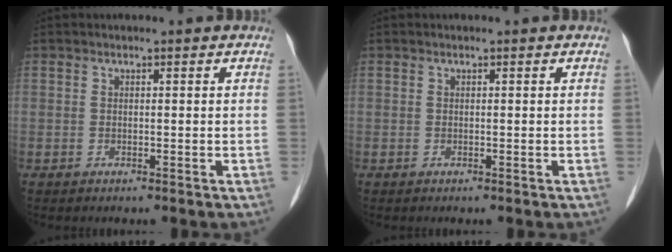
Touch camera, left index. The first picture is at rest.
{"total": 0.0}